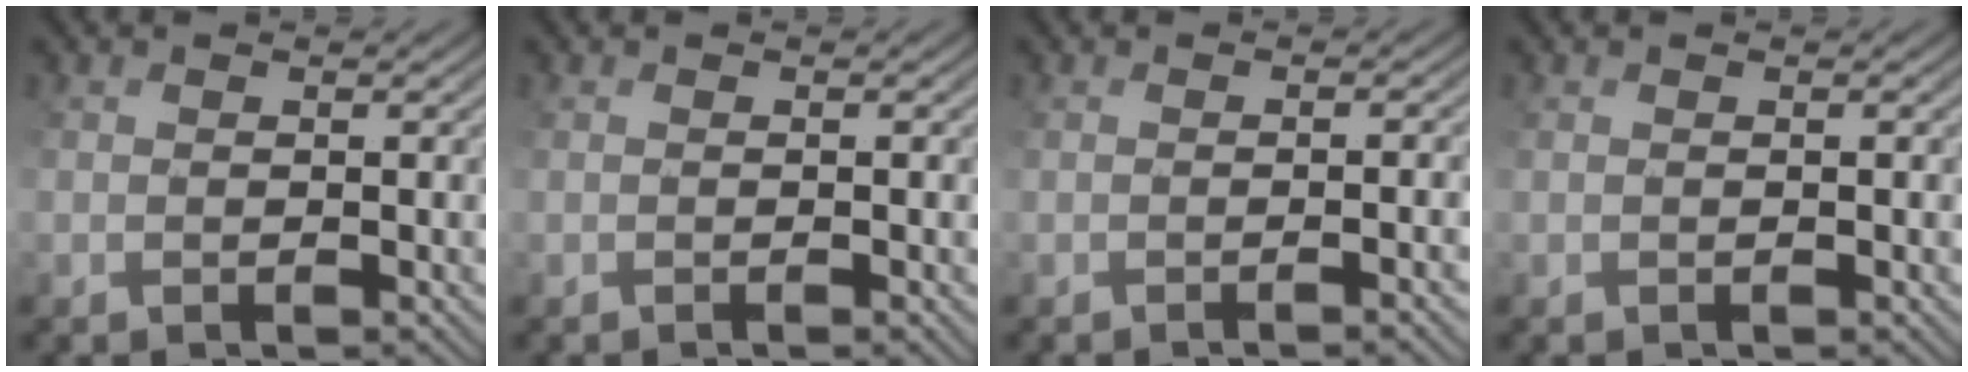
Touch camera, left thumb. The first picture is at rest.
{"total": 1.2, "force": [-0.3, 0.1, 1.2], "torque": [-0.017, -0.003, 0.007]}
{"total": 4.6, "force": [-1.7, 1.3, 4.1], "torque": [-0.028, 0.008, -0.001]}
{"total": 0.0}